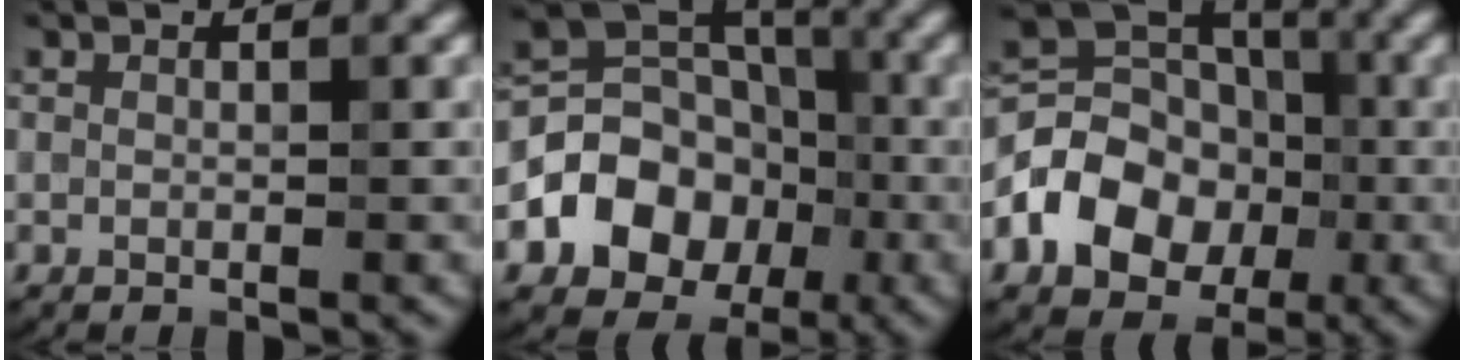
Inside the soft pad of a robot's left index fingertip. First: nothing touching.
{"total": 8.0, "force": [-2.4, 6.5, 4.0], "torque": [-0.053, 0.001, -0.056]}
{"total": 8.6, "force": [-2.6, 6.7, 4.8], "torque": [-0.082, 0.001, -0.062]}